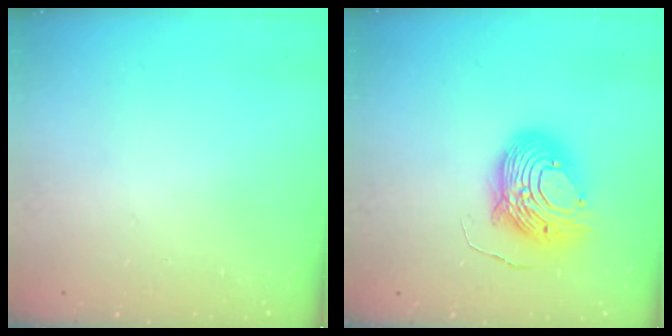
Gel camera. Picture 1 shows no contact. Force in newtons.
{"total": 12.1, "press": 12.0, "slide": 1.2}